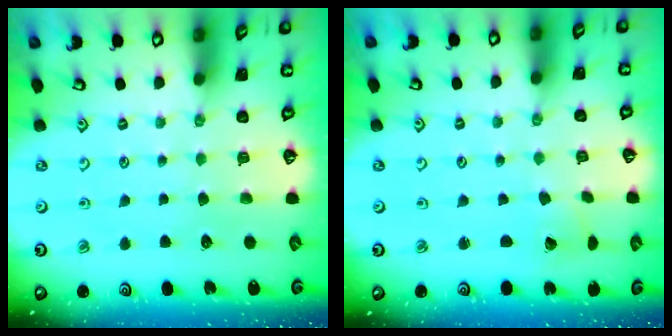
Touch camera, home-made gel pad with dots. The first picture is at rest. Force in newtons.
{"total": 2.0, "press": 2.0, "slide": 0.3}